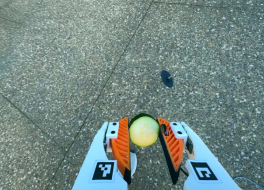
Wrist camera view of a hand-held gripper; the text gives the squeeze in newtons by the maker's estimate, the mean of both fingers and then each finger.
{"total": 8.5, "left": 8.2, "right": 8.9}